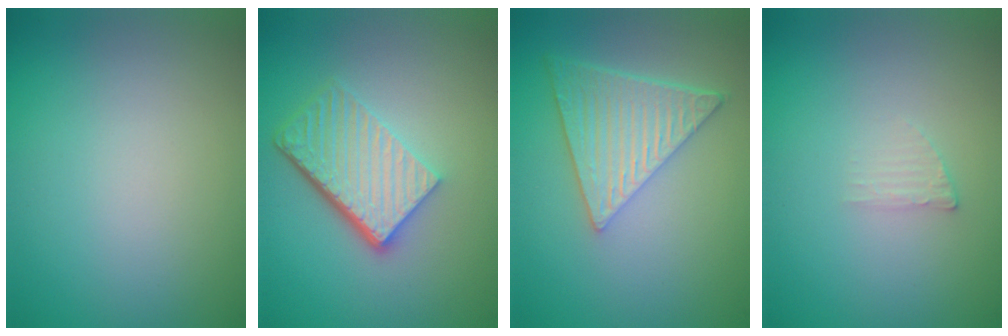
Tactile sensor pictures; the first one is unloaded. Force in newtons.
{"total": 6.1, "press": 4.1, "slide": 4.5}
{"total": 6.8, "press": 4.7, "slide": 4.8}
{"total": 1.0, "press": 1.0, "slide": 0.2}